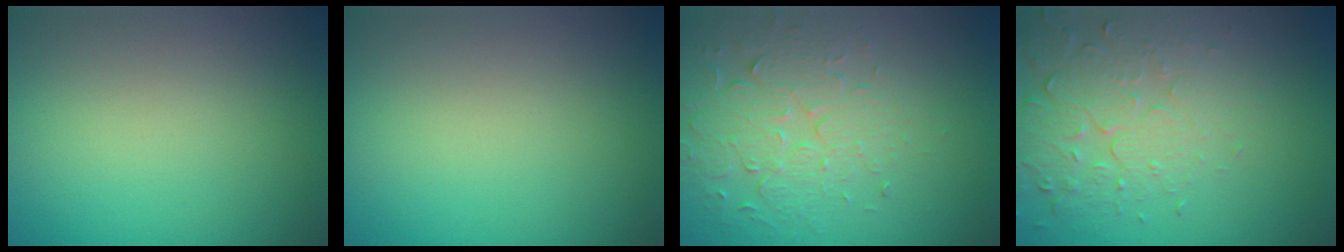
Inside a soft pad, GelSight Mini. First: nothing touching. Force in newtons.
{"total": 0.0}
{"total": 4.1, "press": 3.5, "slide": 2.2}
{"total": 5.3, "press": 3.9, "slide": 3.6}